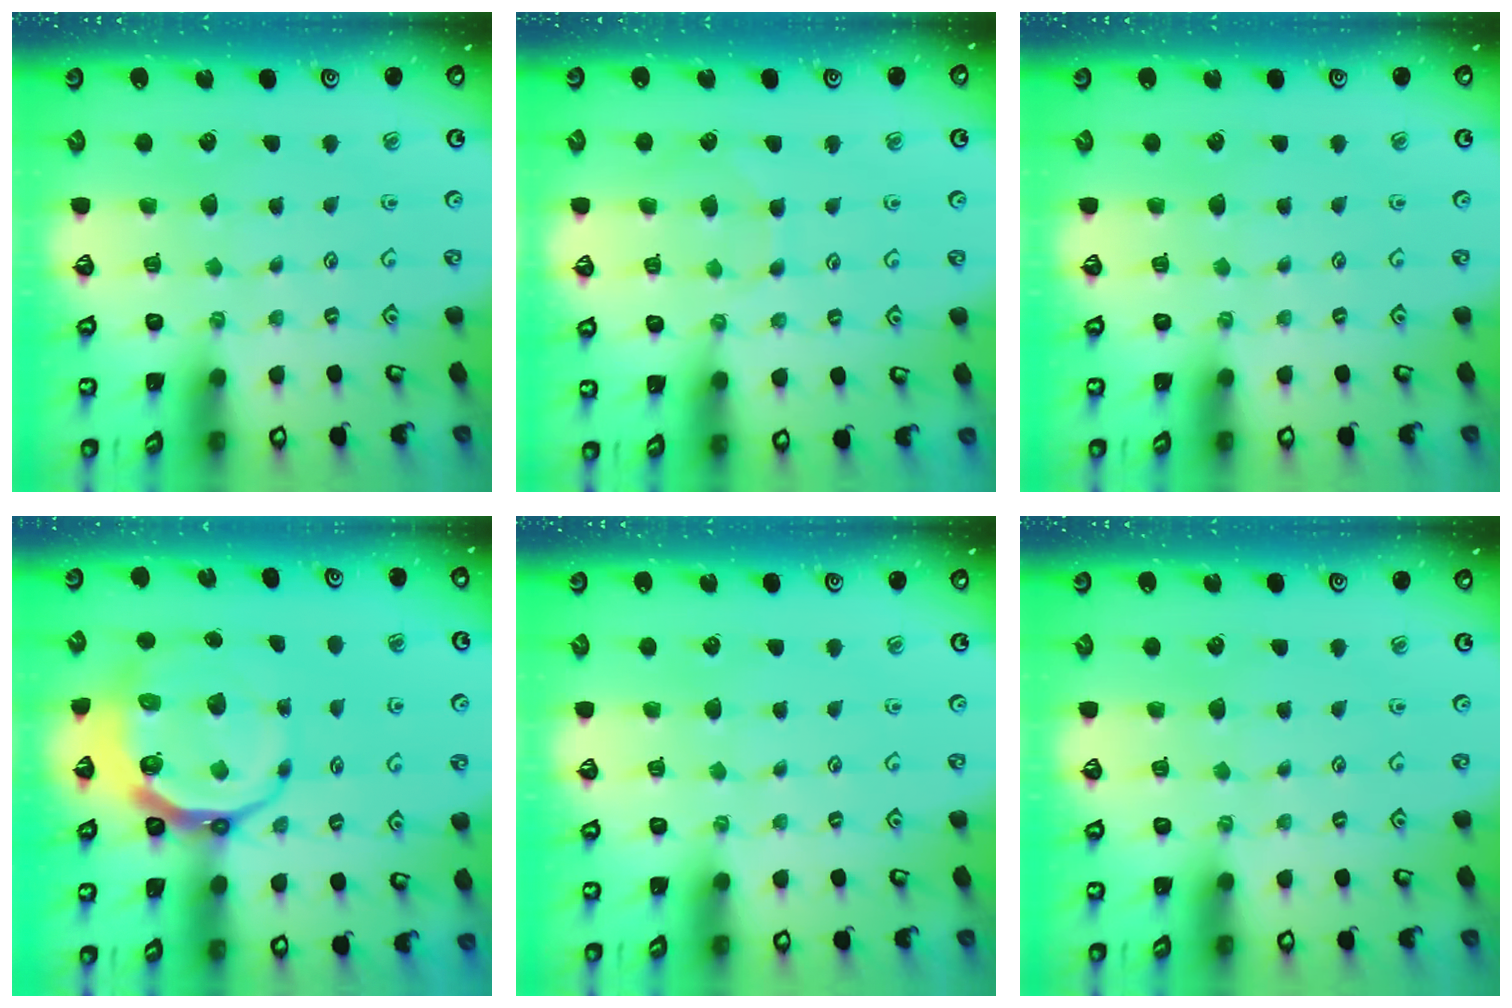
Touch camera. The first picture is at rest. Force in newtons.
{"total": 5.5, "press": 5.5, "slide": 0.5}
{"total": 0.0}
{"total": 11.5, "press": 10.7, "slide": 4.2}
{"total": 0.0}
{"total": 0.0}